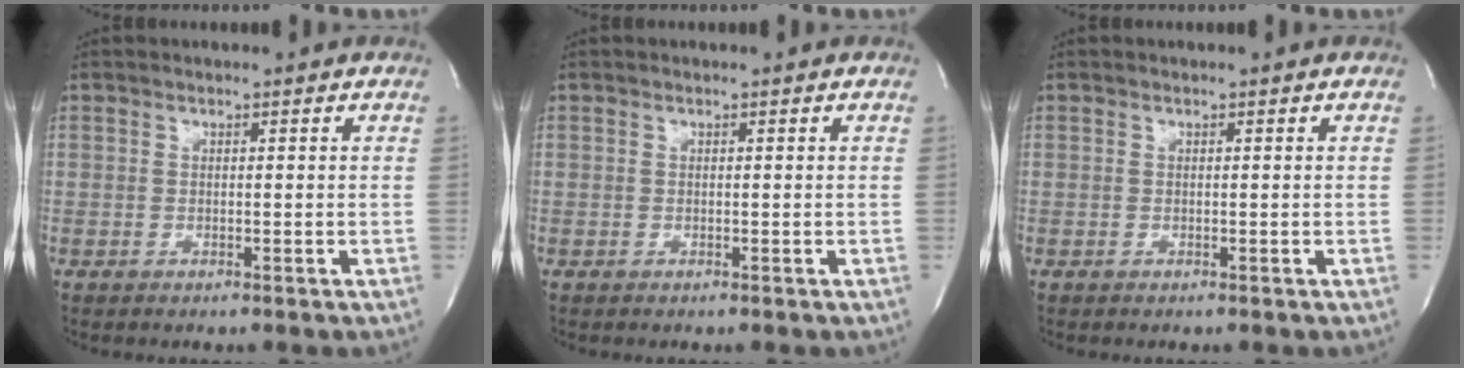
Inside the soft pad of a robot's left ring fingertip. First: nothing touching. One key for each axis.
{"total": 0.0}
{"total": 0.0}